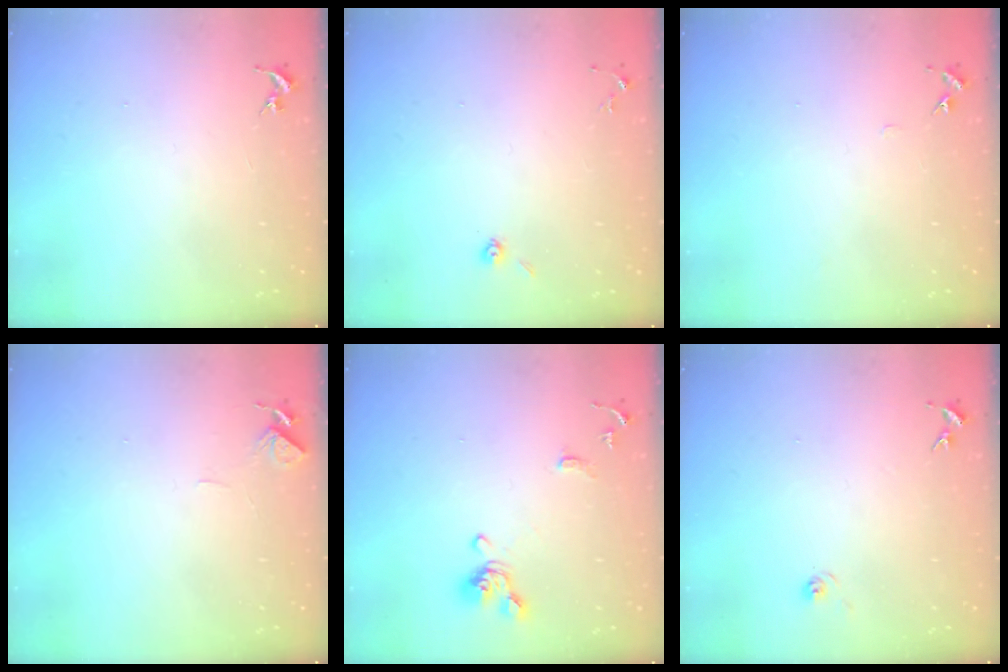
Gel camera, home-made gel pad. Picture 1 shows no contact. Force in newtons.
{"total": 3.9, "press": 3.8, "slide": 0.9}
{"total": 4.0, "press": 4.0, "slide": 0.5}
{"total": 4.6, "press": 4.5, "slide": 0.4}
{"total": 11.3, "press": 11.2, "slide": 1.3}
{"total": 5.8, "press": 5.8, "slide": 0.5}